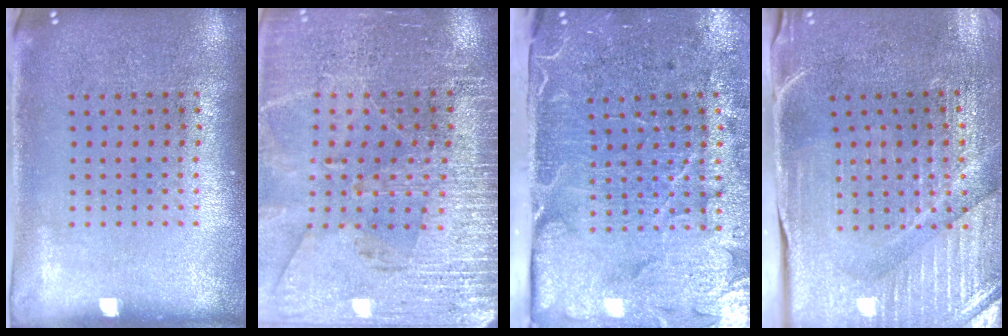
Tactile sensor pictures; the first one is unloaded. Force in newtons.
{"total": 3.1, "press": 3.0, "slide": 0.5}
{"total": 4.9, "press": 4.0, "slide": 3.0}
{"total": 3.8, "press": 3.8, "slide": 0.7}